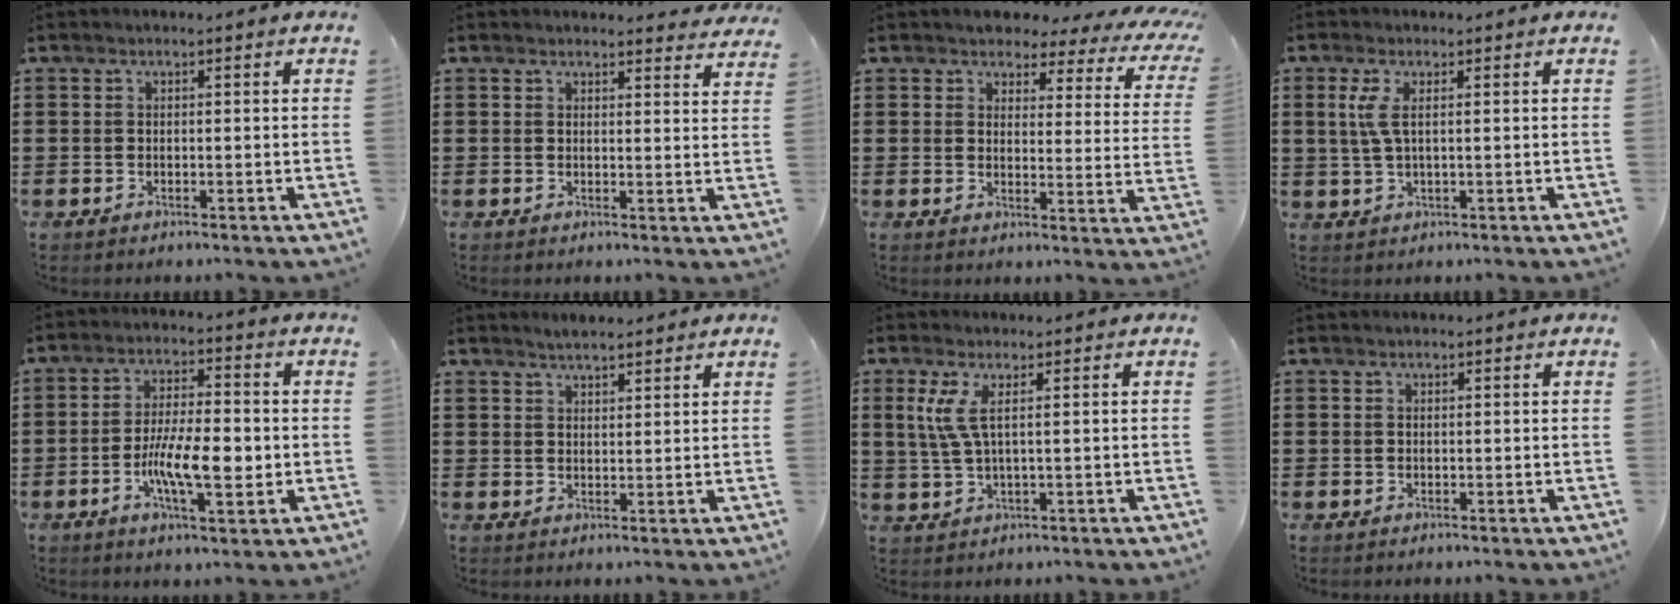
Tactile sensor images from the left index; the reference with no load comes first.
{"total": 2.3, "force": [2.3, 0.2, 0.0], "torque": [0.001, -0.010, 0.042]}
{"total": 3.5, "force": [3.1, 1.6, 0.8], "torque": [-0.038, -0.014, 0.047]}
{"total": 3.1, "force": [0.7, 0.6, 2.9], "torque": [-0.076, -0.005, 0.007]}
{"total": 9.5, "force": [-2.0, 3.3, 8.7], "torque": [-0.171, -0.005, -0.036]}
{"total": 2.4, "force": [2.4, 0.2, 0.1], "torque": [-0.008, -0.001, 0.046]}
{"total": 3.8, "force": [1.2, 0.3, 3.6], "torque": [-0.098, -0.013, 0.013]}
{"total": 0.0}